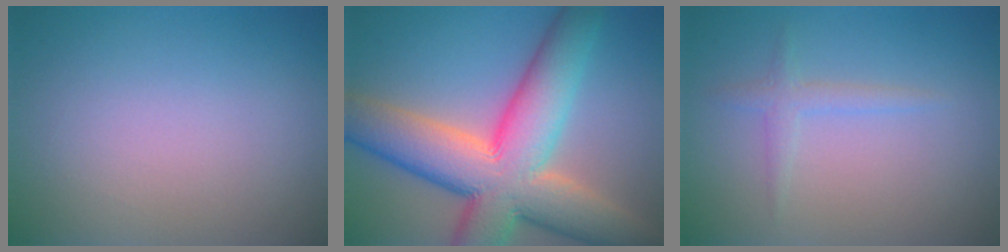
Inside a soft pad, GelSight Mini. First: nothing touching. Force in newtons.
{"total": 13.1, "press": 13.1, "slide": 0.9}
{"total": 1.5, "press": 1.4, "slide": 0.2}